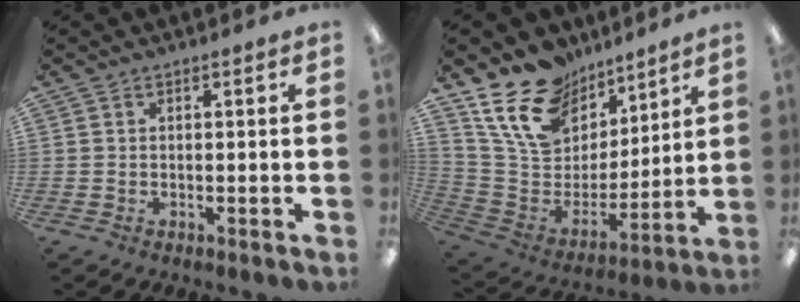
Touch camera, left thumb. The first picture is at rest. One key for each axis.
{"total": 18.9, "fx": 12.9, "fy": 11.4, "fz": 7.7, "tx": -0.156, "ty": -0.076, "tz": 0.244}